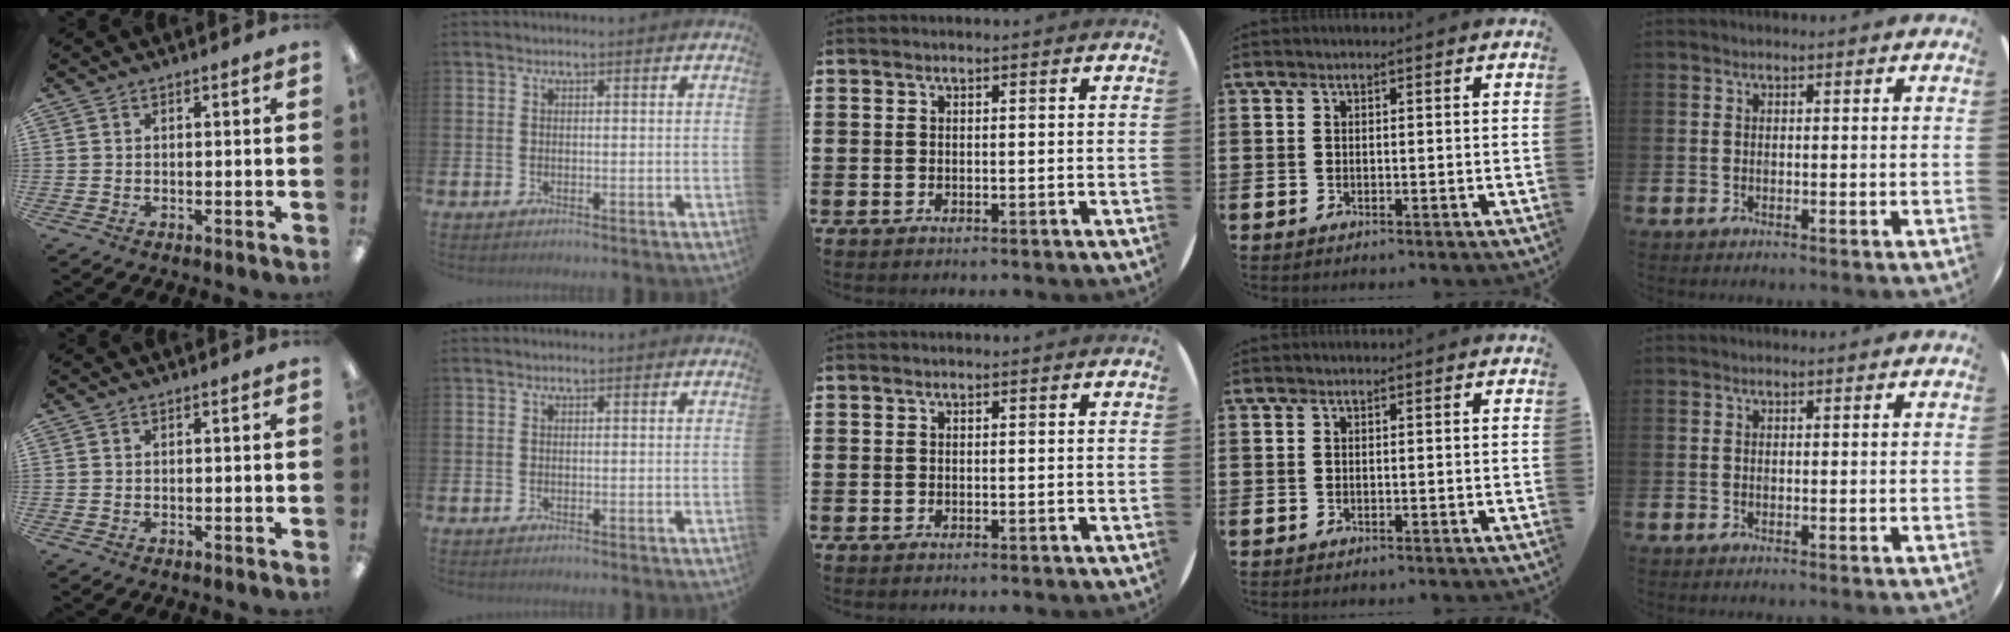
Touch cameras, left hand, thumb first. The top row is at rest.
{}